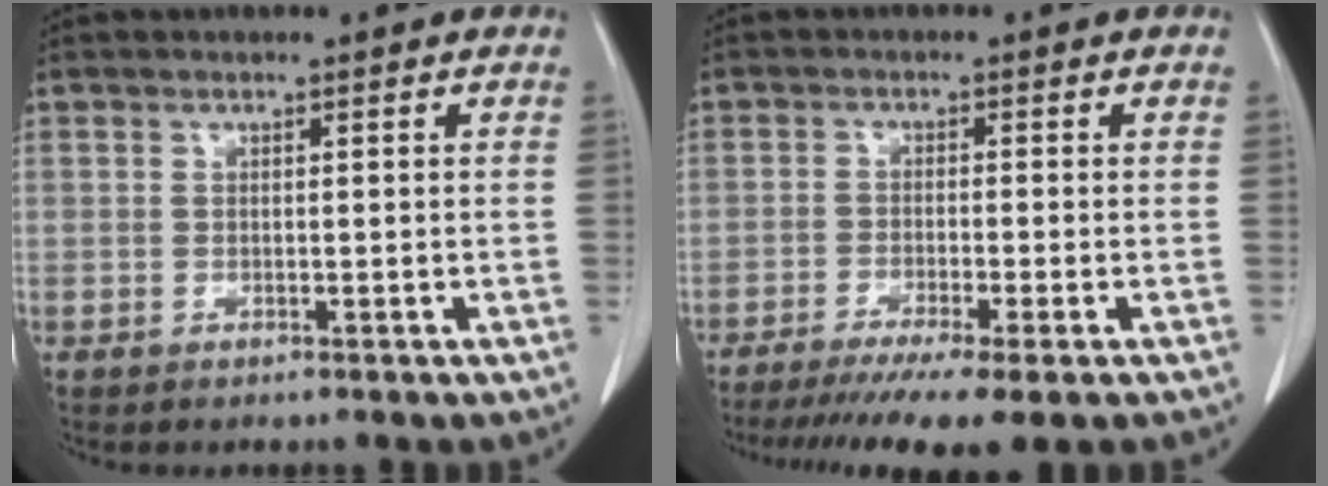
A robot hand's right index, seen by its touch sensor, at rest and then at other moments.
{"total": 10.1, "force": [-7.5, 0.0, 6.7], "torque": [-0.097, -0.021, -0.117]}